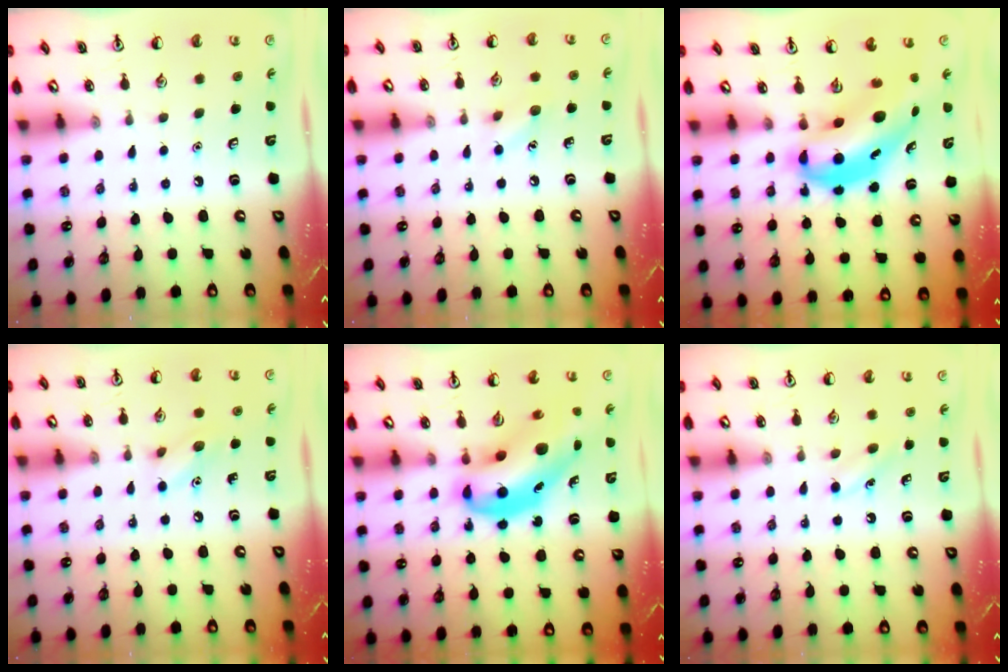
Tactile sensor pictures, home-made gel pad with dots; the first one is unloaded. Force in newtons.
{"total": 6.3, "press": 6.1, "slide": 1.9}
{"total": 8.2, "press": 7.9, "slide": 2.1}
{"total": 6.8, "press": 6.7, "slide": 0.8}
{"total": 12.3, "press": 11.7, "slide": 3.7}
{"total": 4.2, "press": 4.0, "slide": 1.3}